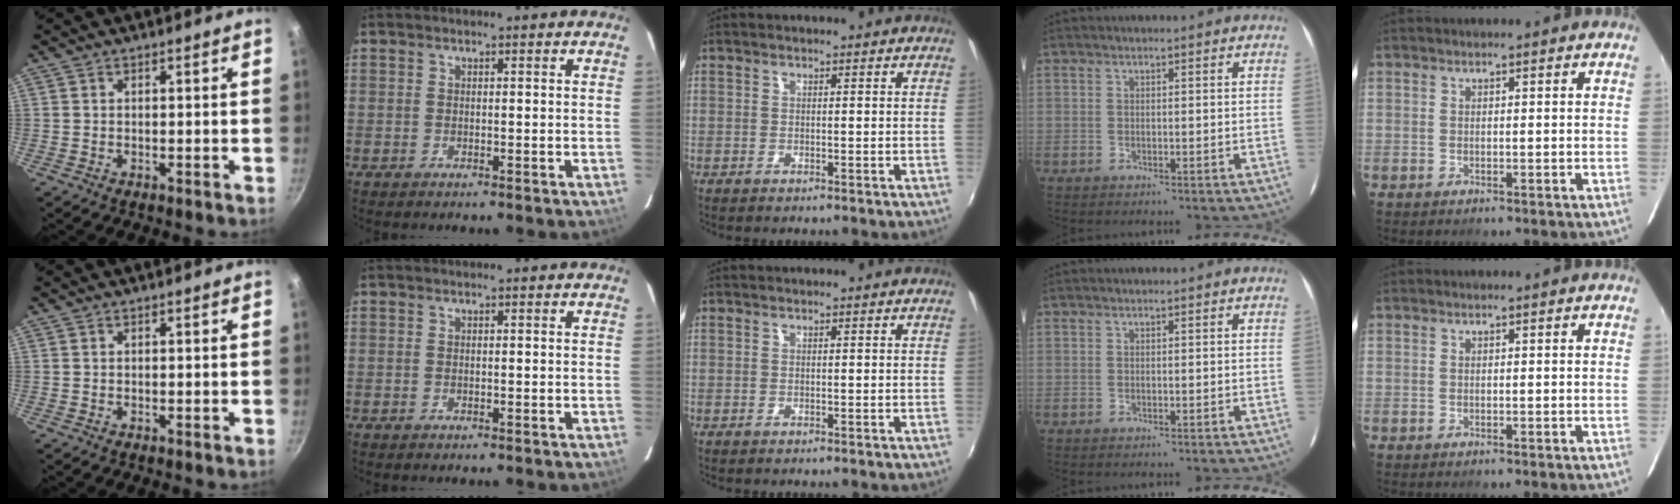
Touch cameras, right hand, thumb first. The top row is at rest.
{}